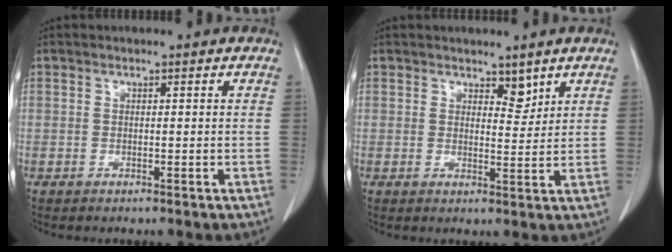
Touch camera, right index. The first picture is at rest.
{"total": 2.6, "force": [2.0, 1.2, 1.2], "torque": [-0.015, -0.009, 0.034]}